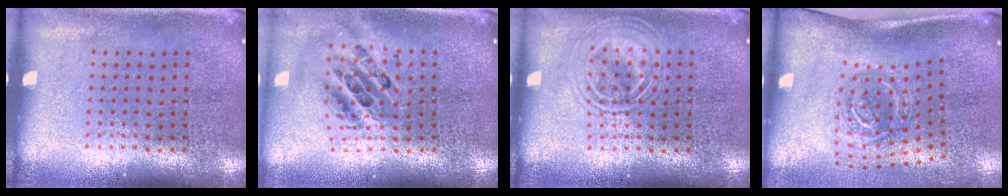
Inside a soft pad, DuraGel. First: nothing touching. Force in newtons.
{"total": 2.2, "press": 1.7, "slide": 1.4}
{"total": 2.6, "press": 2.6, "slide": 0.3}
{"total": 2.1, "press": 1.3, "slide": 1.6}